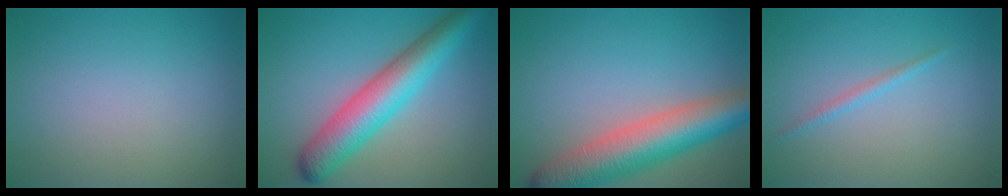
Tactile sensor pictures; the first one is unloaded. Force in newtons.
{"total": 7.0, "press": 7.0, "slide": 0.2}
{"total": 8.5, "press": 8.5, "slide": 0.4}
{"total": 1.0, "press": 1.0, "slide": 0.1}